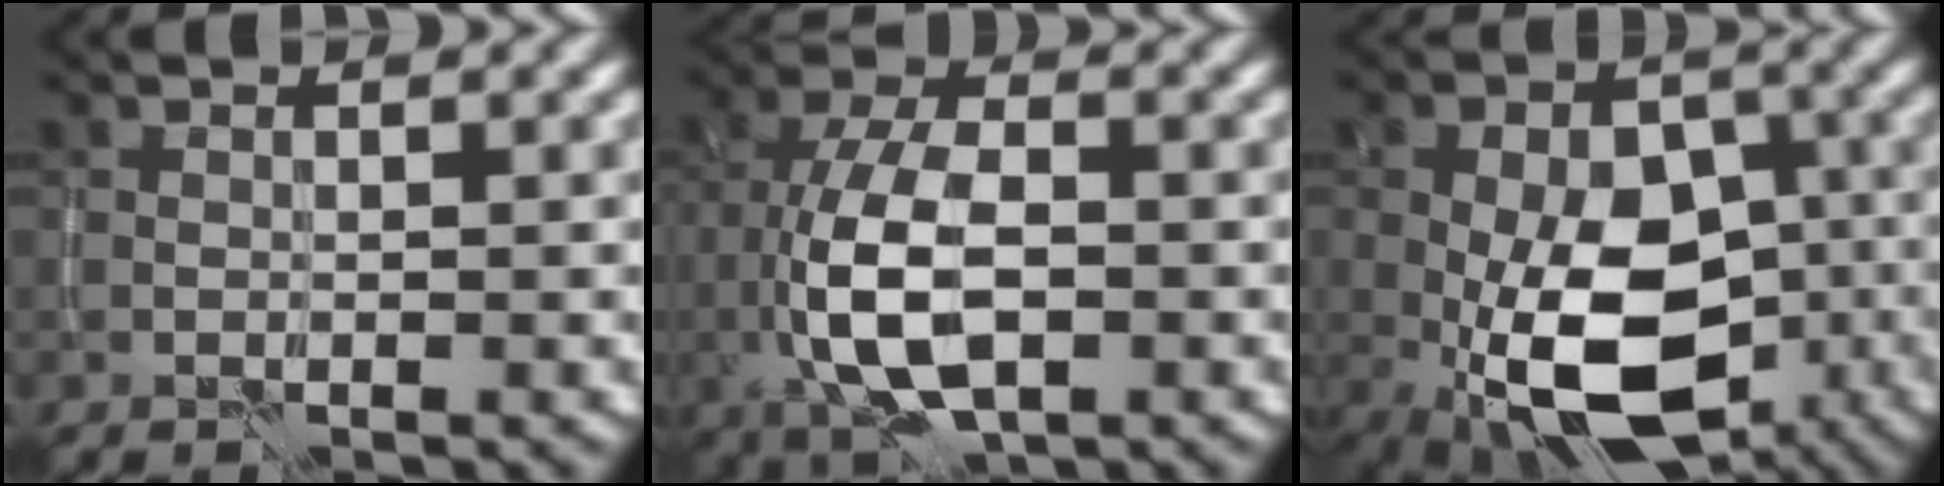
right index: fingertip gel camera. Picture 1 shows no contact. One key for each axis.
{"total": 8.6, "fx": -1.9, "fy": 4.3, "fz": 7.2, "tx": -0.153, "ty": -0.003, "tz": -0.036}
{"total": 12.8, "fx": -3.9, "fy": 7.6, "fz": 9.6, "tx": -0.168, "ty": -0.022, "tz": -0.060}